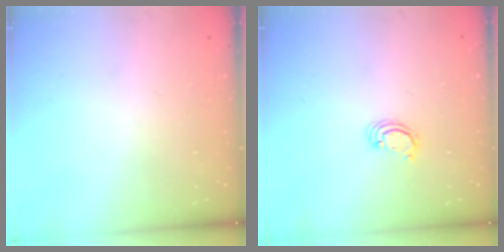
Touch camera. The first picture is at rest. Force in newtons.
{"total": 2.3, "press": 2.3, "slide": 0.3}